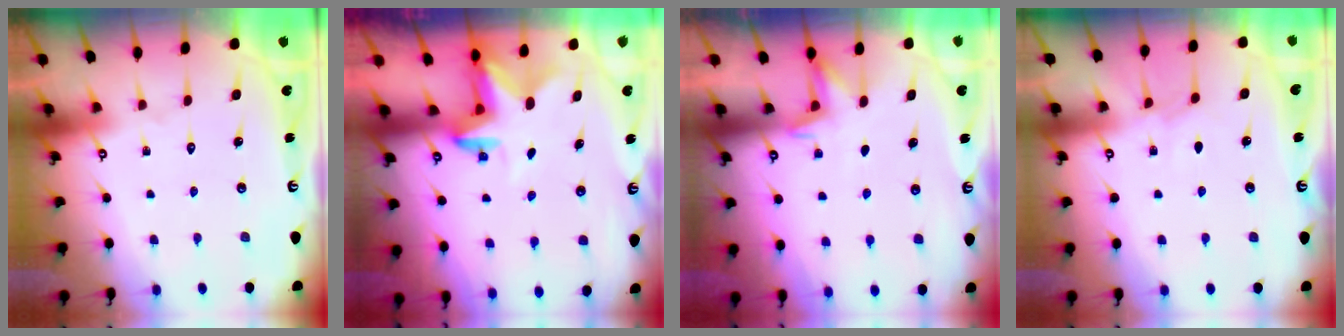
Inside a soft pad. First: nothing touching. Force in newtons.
{"total": 2.6, "press": 2.5, "slide": 0.5}
{"total": 4.6, "press": 4.4, "slide": 1.0}
{"total": 3.2, "press": 3.2, "slide": 0.5}